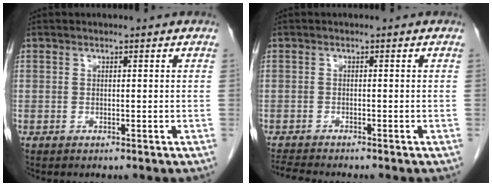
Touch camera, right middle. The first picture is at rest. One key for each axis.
{"total": 3.3, "fx": -3.2, "fy": -0.2, "fz": 0.9, "tx": -0.020, "ty": -0.016, "tz": -0.055}